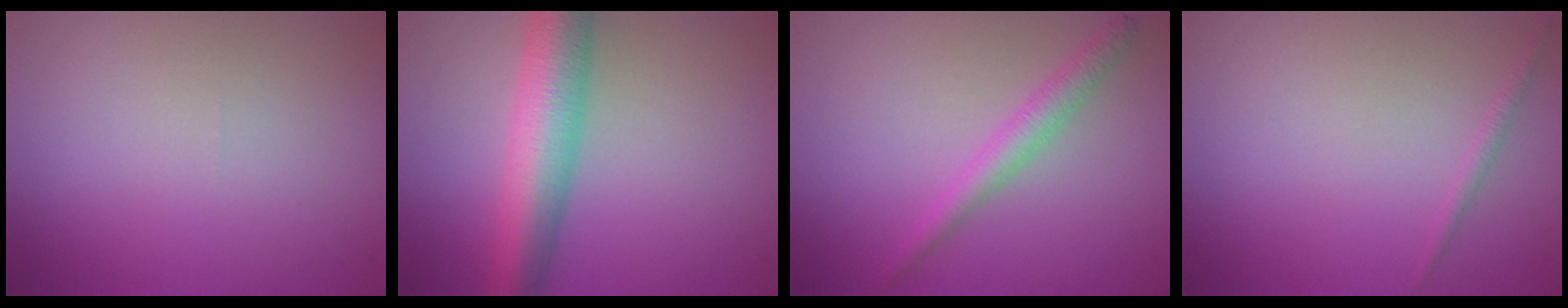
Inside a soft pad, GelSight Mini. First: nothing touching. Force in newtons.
{"total": 7.0, "press": 7.0, "slide": 0.2}
{"total": 2.2, "press": 2.2, "slide": 0.0}
{"total": 0.7, "press": 0.7, "slide": 0.0}